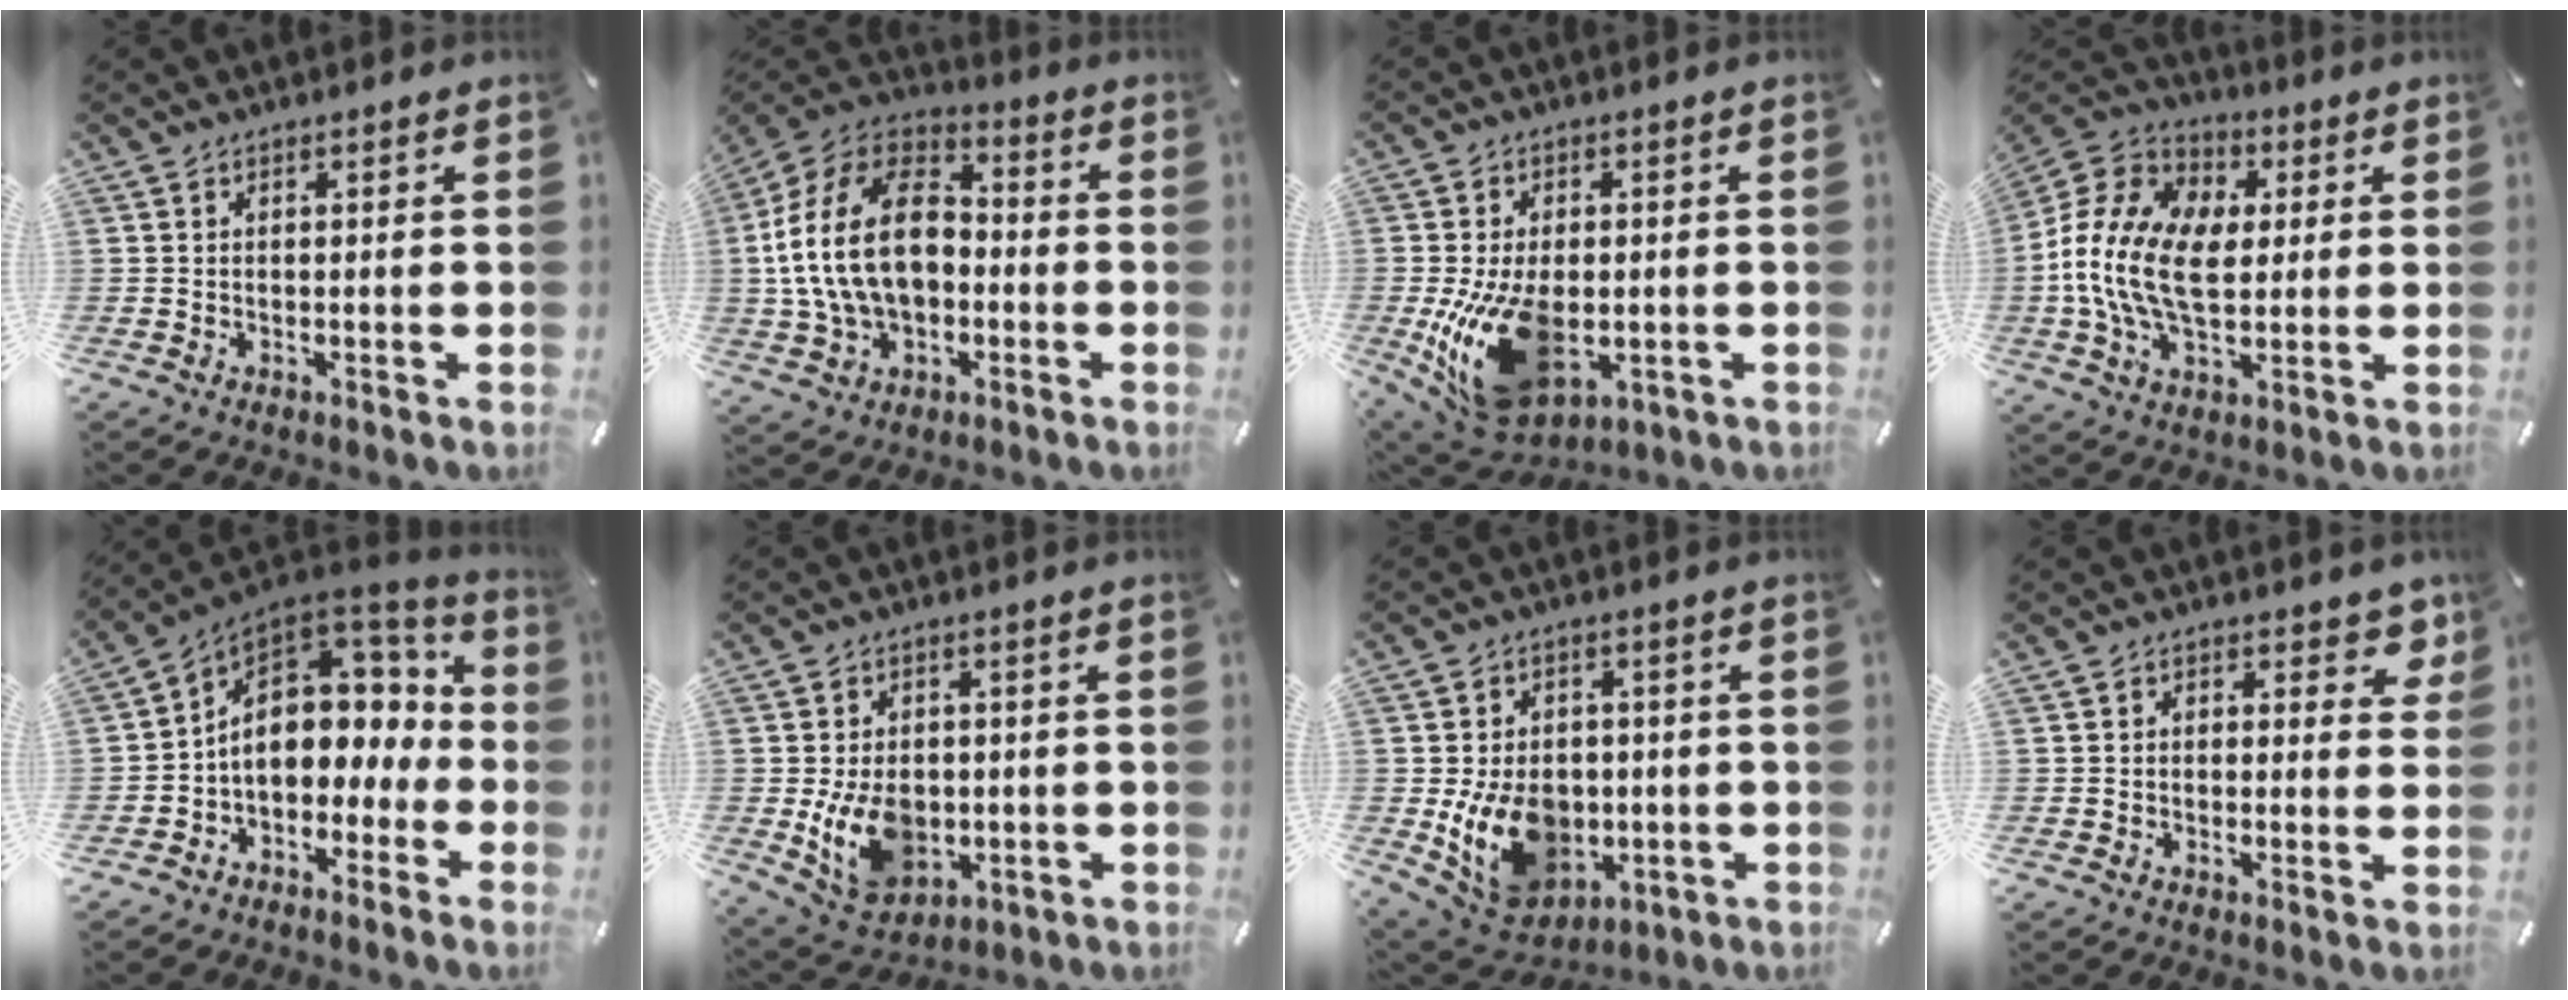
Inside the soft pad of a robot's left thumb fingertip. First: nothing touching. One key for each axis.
{"total": 20.8, "fx": -1.5, "fy": 14.6, "fz": 14.7, "tx": -0.312, "ty": 0.025, "tz": -0.028}
{"total": 19.3, "fx": -3.4, "fy": 12.0, "fz": 14.8, "tx": -0.292, "ty": -0.009, "tz": -0.043}
{"total": 18.2, "fx": -0.7, "fy": 12.4, "fz": 13.4, "tx": -0.294, "ty": 0.015, "tz": -0.011}
{"total": 13.7, "fx": 1.2, "fy": 10.2, "fz": 9.1, "tx": -0.159, "ty": -0.016, "tz": 0.023}
{"total": 12.1, "fx": -1.9, "fy": 9.2, "fz": 7.5, "tx": -0.148, "ty": 0.004, "tz": -0.029}
{"total": 14.5, "fx": -2.2, "fy": 11.5, "fz": 8.5, "tx": -0.167, "ty": 0.000, "tz": -0.027}
{"total": 4.4, "fx": 2.0, "fy": 2.9, "fz": 2.7, "tx": -0.009, "ty": -0.009, "tz": 0.026}